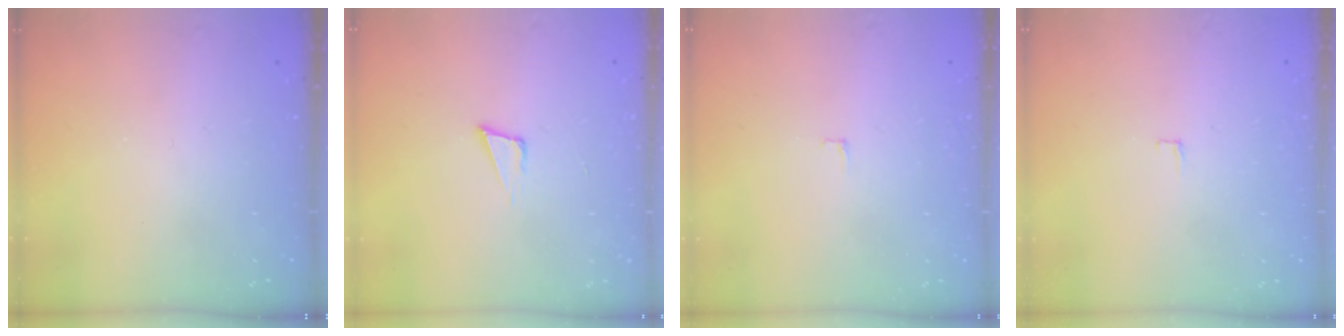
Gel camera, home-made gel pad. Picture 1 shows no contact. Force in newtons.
{"total": 4.0, "press": 2.8, "slide": 2.9}
{"total": 2.4, "press": 2.4, "slide": 0.2}
{"total": 3.8, "press": 3.8, "slide": 0.3}